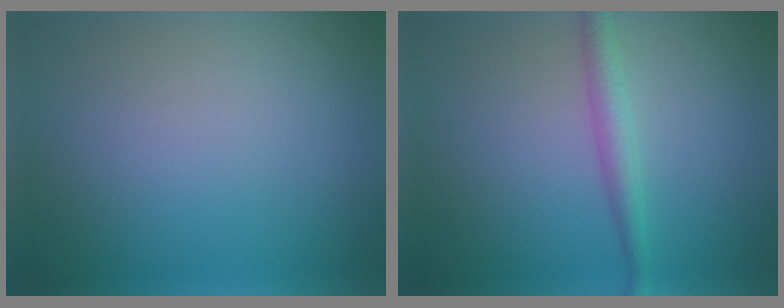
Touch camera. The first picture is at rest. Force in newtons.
{"total": 2.3, "press": 2.3, "slide": 0.1}